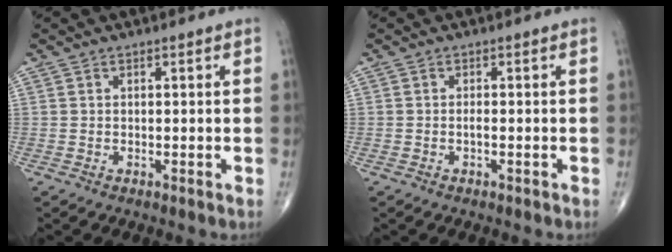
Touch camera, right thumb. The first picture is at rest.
{"total": 0.8, "force": [-0.3, 0.2, 0.7], "torque": [-0.014, -0.001, -0.007]}